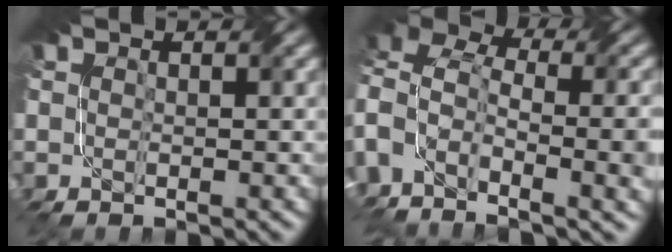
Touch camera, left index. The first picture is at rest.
{"total": 13.5, "force": [-2.4, 8.3, 10.4], "torque": [-0.205, -0.006, -0.004]}